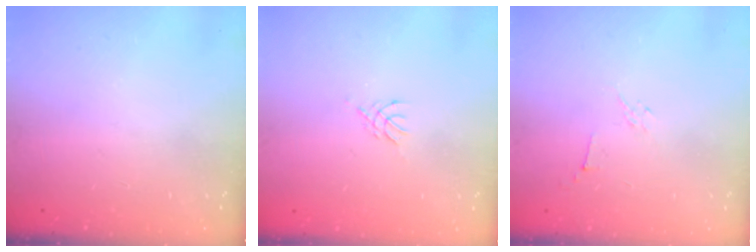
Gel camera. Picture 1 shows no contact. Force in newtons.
{"total": 2.8, "press": 2.7, "slide": 0.6}
{"total": 2.9, "press": 2.8, "slide": 0.8}